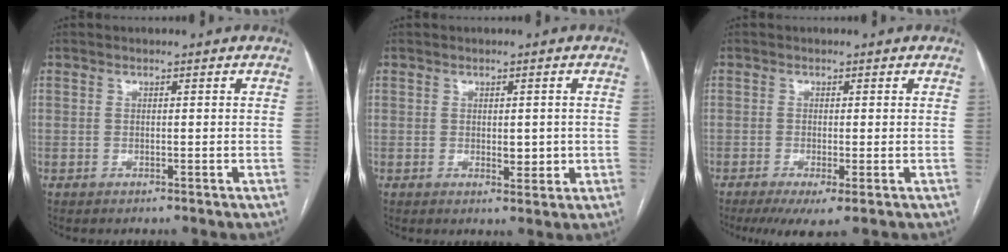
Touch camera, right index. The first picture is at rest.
{"total": 2.8, "force": [-0.2, 1.4, 2.4], "torque": [-0.034, -0.004, 0.003]}
{"total": 4.9, "force": [-2.5, 0.8, 4.1], "torque": [-0.061, -0.014, -0.039]}